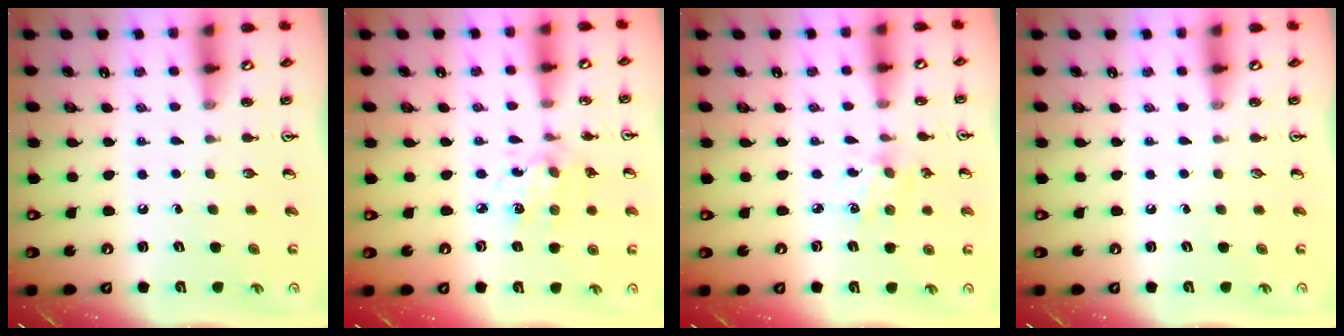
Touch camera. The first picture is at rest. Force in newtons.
{"total": 5.6, "press": 5.3, "slide": 1.7}
{"total": 2.4, "press": 2.4, "slide": 0.6}
{"total": 0.0}